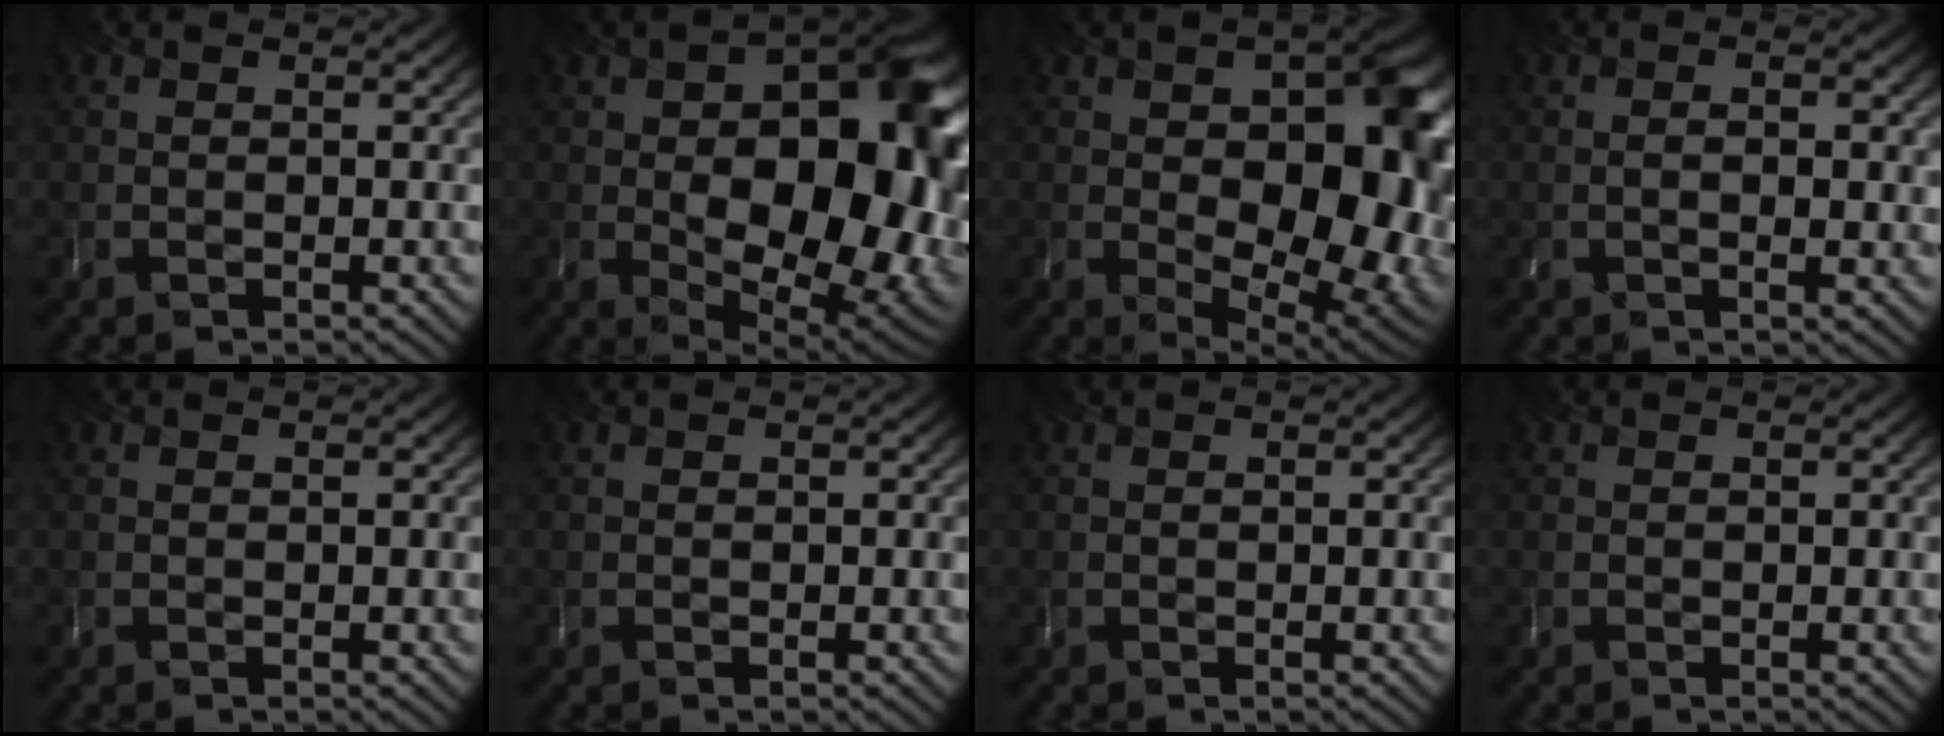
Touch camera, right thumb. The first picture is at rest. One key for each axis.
{"total": 17.3, "fx": -0.9, "fy": 10.2, "fz": 13.9, "tx": -0.179, "ty": -0.029, "tz": 0.004}
{"total": 15.7, "fx": -0.1, "fy": 9.4, "fz": 12.6, "tx": -0.167, "ty": -0.035, "tz": 0.023}
{"total": 2.2, "fx": 0.1, "fy": 0.7, "fz": 2.1, "tx": -0.025, "ty": -0.006, "tz": 0.004}
{"total": 0.0}
{"total": 0.0}
{"total": 0.0}
{"total": 0.0}